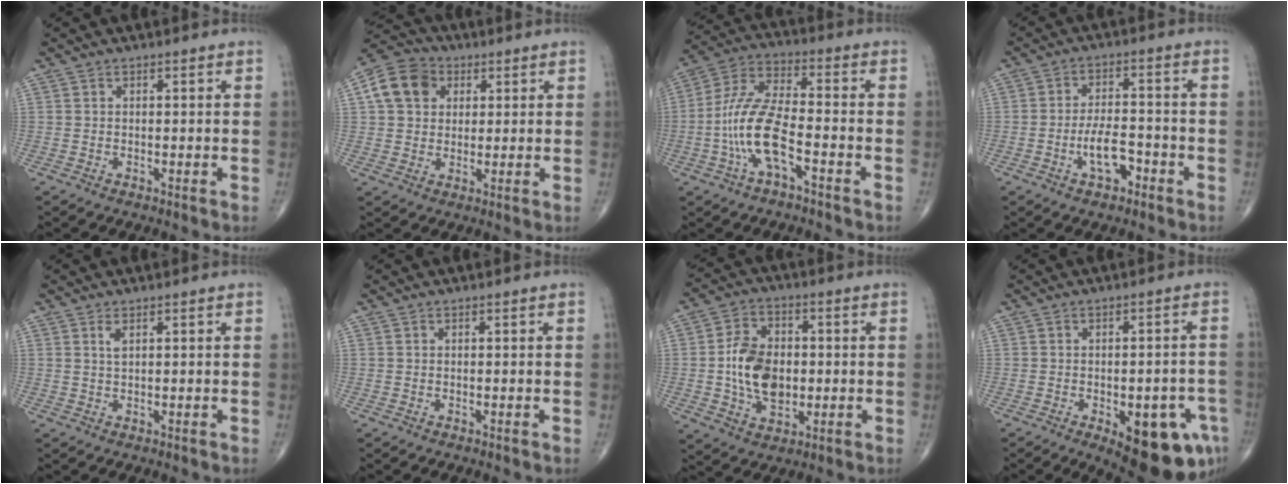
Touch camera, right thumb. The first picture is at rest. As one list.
[{"total": 9.9, "force": [3.0, 8.0, 5.1], "torque": [-0.076, 0.007, 0.044]}, {"total": 12.6, "force": [-4.2, 4.6, 10.9], "torque": [-0.234, 0.041, -0.083]}, {"total": 6.6, "force": [-3.0, 3.2, 4.8], "torque": [-0.077, 0.028, -0.053]}, {"total": 1.5, "force": [0.7, 0.4, 1.2], "torque": [-0.026, 0.000, 0.017]}, {"total": 0.0}, {"total": 12.5, "force": [-0.4, 8.6, 9.1], "torque": [-0.141, 0.009, -0.006]}, {"total": 15.1, "force": [-6.4, 6.4, 12.1], "torque": [-0.112, 0.021, -0.065]}]